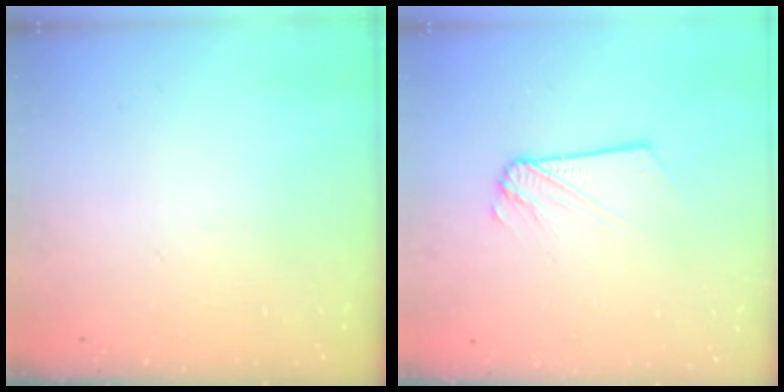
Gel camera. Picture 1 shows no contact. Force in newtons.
{"total": 2.1, "press": 2.1, "slide": 0.3}